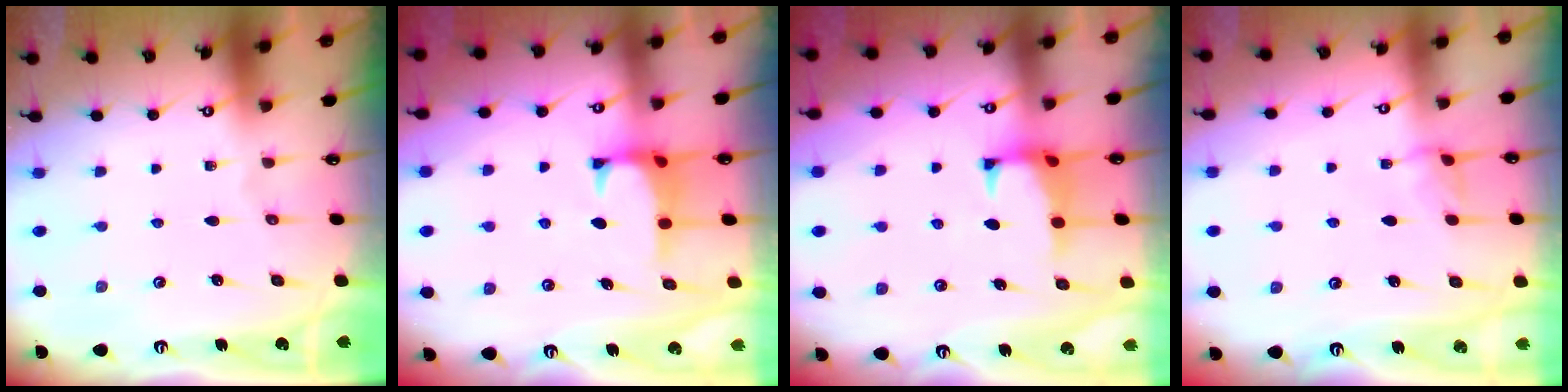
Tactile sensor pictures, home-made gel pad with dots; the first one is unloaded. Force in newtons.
{"total": 0.9, "press": 0.5, "slide": 0.8}
{"total": 1.6, "press": 1.5, "slide": 0.6}
{"total": 2.7, "press": 2.7, "slide": 0.2}